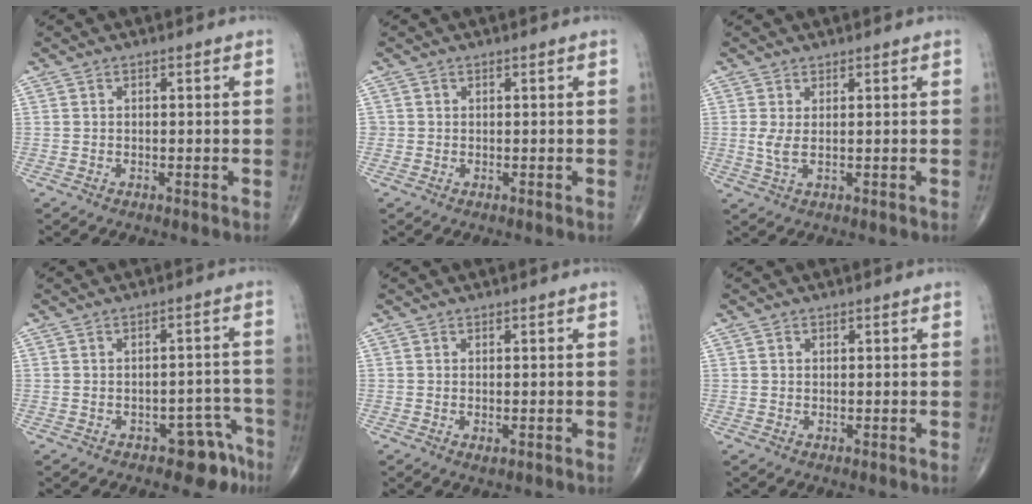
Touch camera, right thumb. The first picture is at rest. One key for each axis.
{"total": 0.7, "fx": -0.1, "fy": 0.6, "fz": 0.0, "tx": 0.006, "ty": 0.005, "tz": -0.004}
{"total": 2.6, "fx": 0.4, "fy": 0.8, "fz": 2.4, "tx": -0.059, "ty": -0.006, "tz": 0.013}
{"total": 5.5, "fx": -3.9, "fy": 3.1, "fz": 2.5, "tx": -0.001, "ty": 0.044, "tz": -0.046}
{"total": 0.9, "fx": -0.2, "fy": 0.4, "fz": 0.8, "tx": -0.015, "ty": -0.004, "tz": -0.002}
{"total": 0.7, "fx": 0.2, "fy": 0.5, "fz": 0.3, "tx": -0.004, "ty": -0.001, "tz": 0.005}